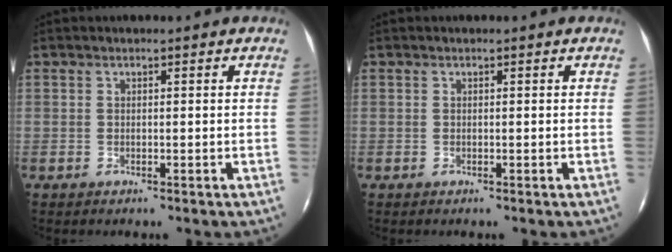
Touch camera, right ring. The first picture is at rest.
{"total": 0.0}